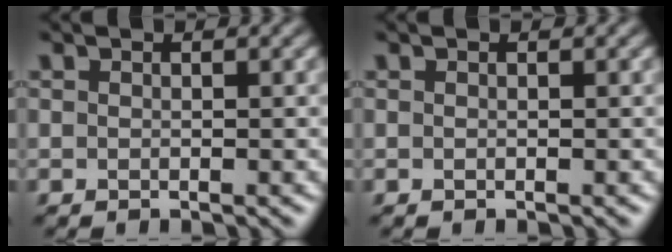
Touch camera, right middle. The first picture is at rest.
{"total": 0.0}